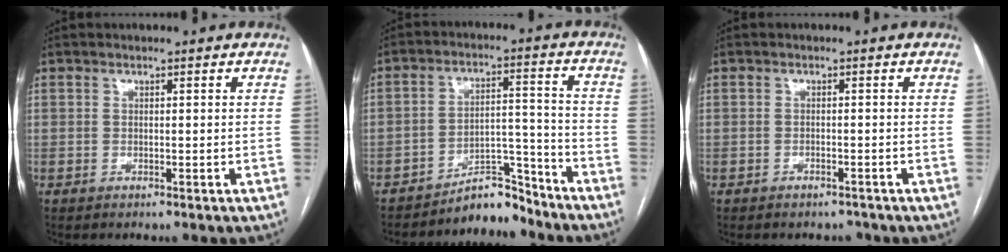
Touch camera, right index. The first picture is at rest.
{"total": 6.8, "force": [-6.4, 1.9, 0.9], "torque": [-0.002, 0.047, -0.104]}
{"total": 1.5, "force": [-1.4, 0.6, 0.0], "torque": [0.000, 0.001, -0.018]}